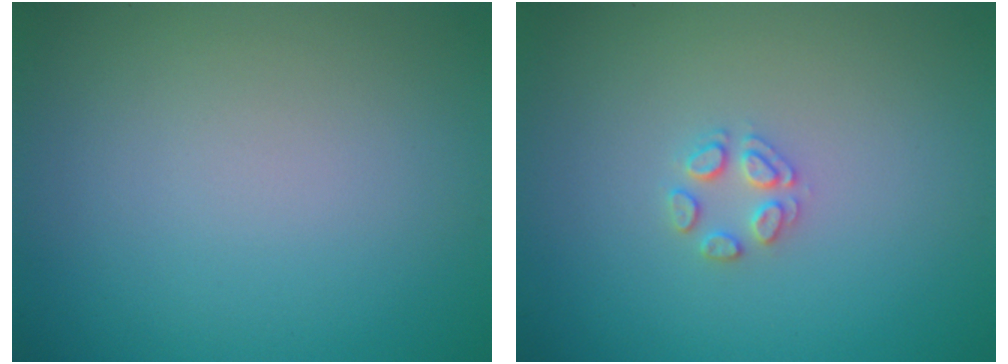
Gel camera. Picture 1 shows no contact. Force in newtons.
{"total": 1.7, "press": 1.6, "slide": 0.2}